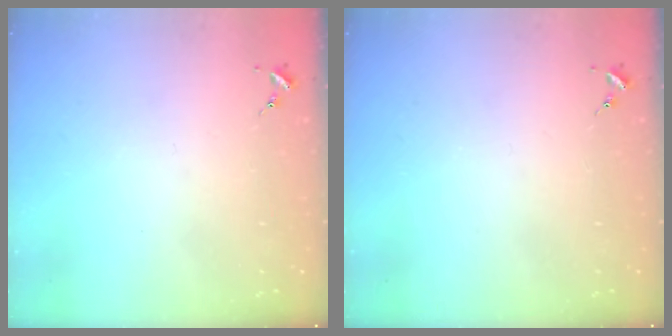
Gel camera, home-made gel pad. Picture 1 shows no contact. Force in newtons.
{"total": 0.0}